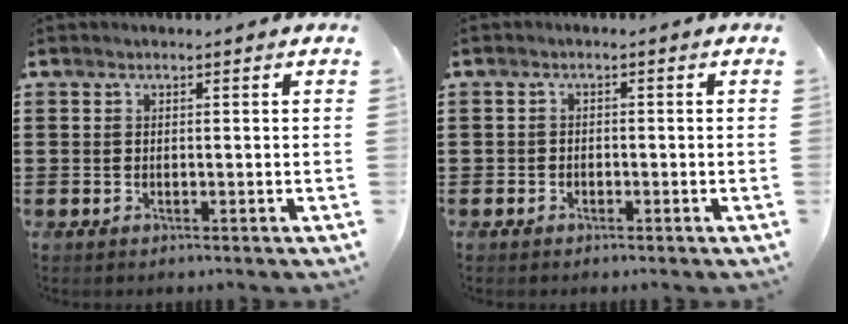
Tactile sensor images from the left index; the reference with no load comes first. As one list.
[{"total": 1.1, "force": [-0.9, 0.6, 0.1], "torque": [-0.006, 0.003, -0.021]}]